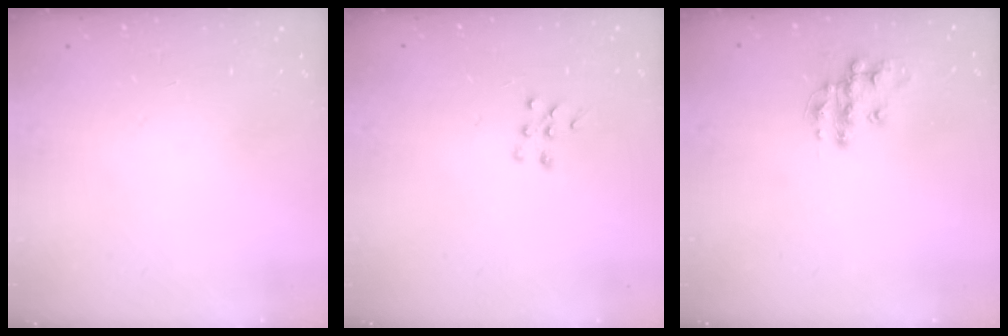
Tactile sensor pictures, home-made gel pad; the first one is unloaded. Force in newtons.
{"total": 5.6, "press": 5.6, "slide": 0.8}
{"total": 11.8, "press": 11.8, "slide": 0.7}